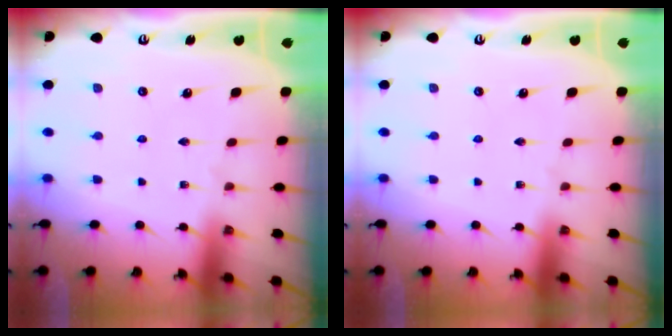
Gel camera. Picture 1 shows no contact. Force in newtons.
{"total": 0.0}